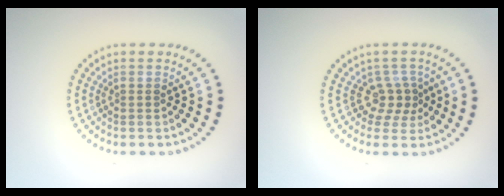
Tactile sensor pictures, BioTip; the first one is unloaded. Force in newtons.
{"total": 2.5, "press": 1.7, "slide": 1.8}